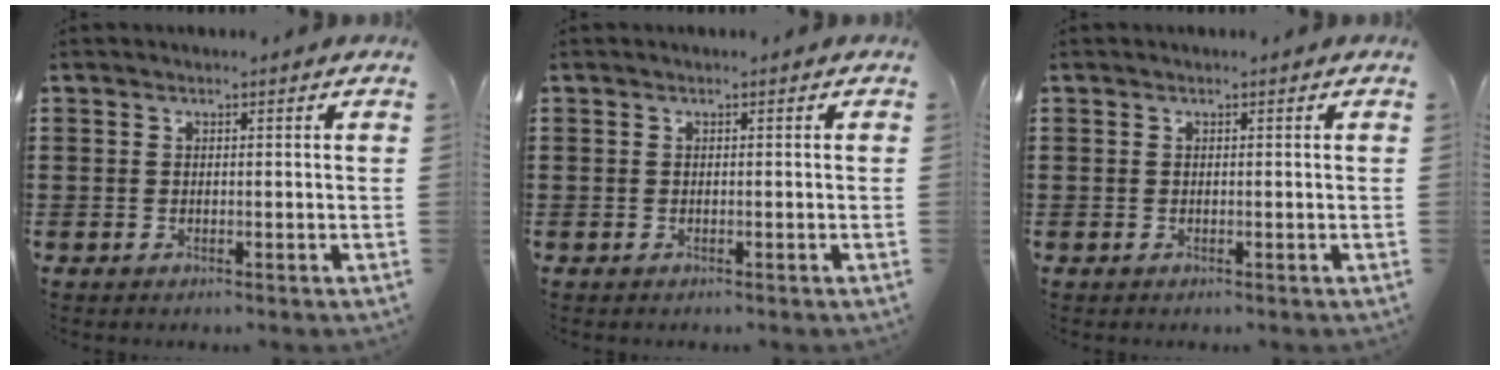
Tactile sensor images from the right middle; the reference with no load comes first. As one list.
[{"total": 0.0}, {"total": 0.0}]